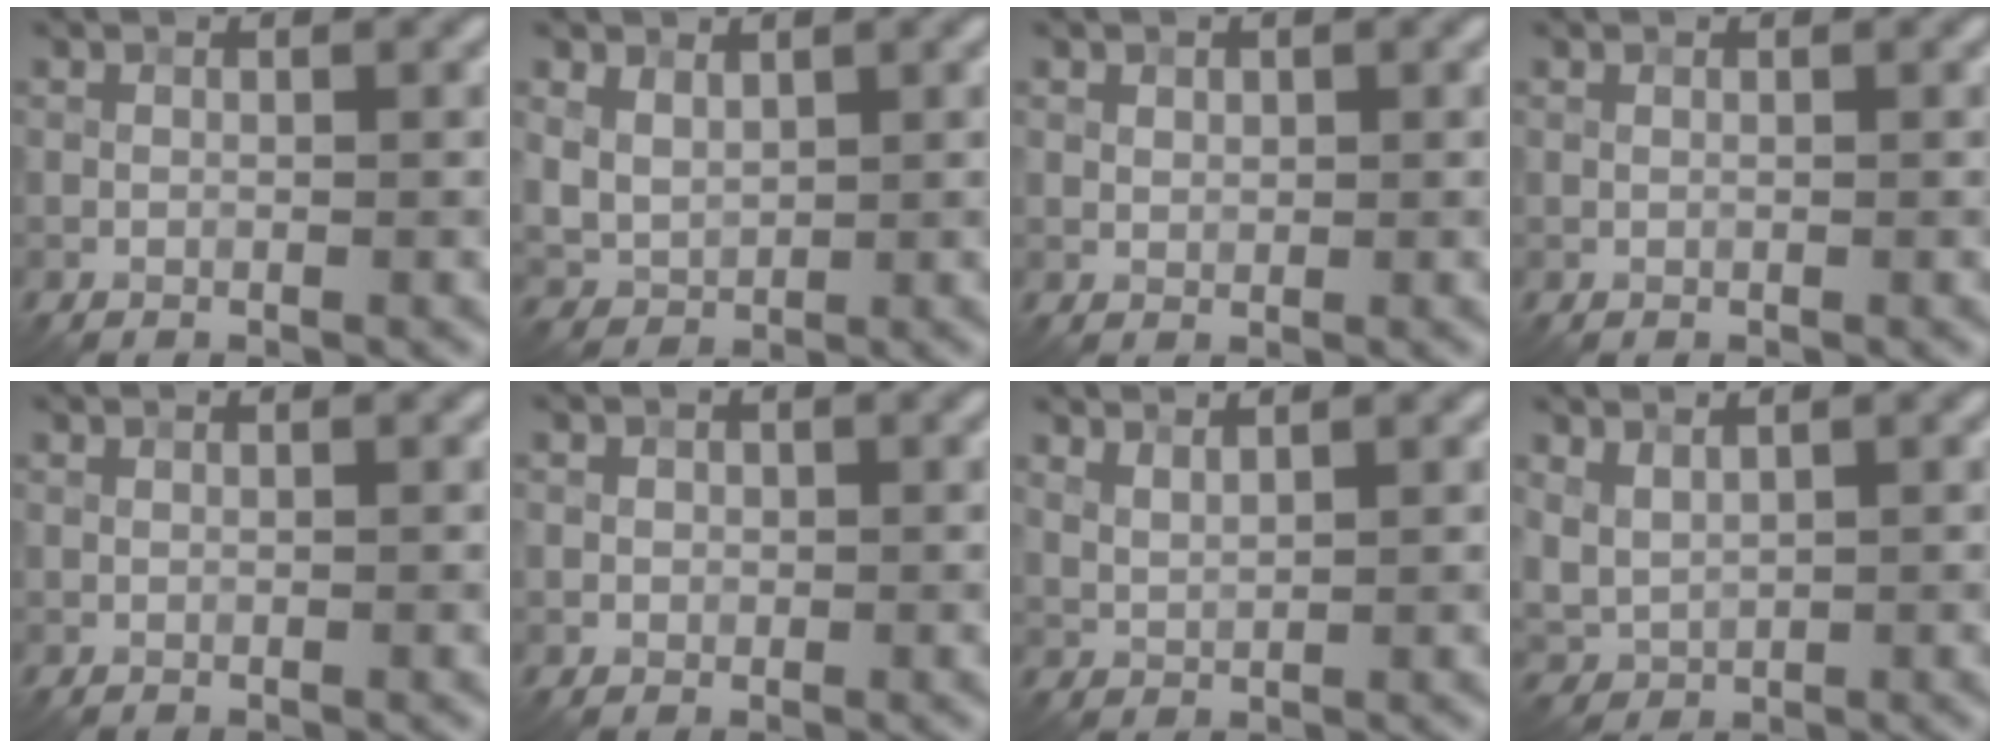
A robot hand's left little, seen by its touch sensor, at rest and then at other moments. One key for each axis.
{"total": 2.6, "fx": 1.3, "fy": 1.8, "fz": 1.3, "tx": -0.031, "ty": -0.004, "tz": 0.029}
{"total": 0.8, "fx": 0.4, "fy": 0.7, "fz": 0.2, "tx": -0.003, "ty": -0.002, "tz": 0.009}
{"total": 0.0}
{"total": 0.0}
{"total": 0.9, "fx": 0.1, "fy": 0.9, "fz": 0.2, "tx": 0.004, "ty": -0.005, "tz": 0.003}
{"total": 2.0, "fx": 1.8, "fy": 0.5, "fz": 0.9, "tx": -0.023, "ty": 0.000, "tz": 0.037}
{"total": 2.0, "fx": 1.4, "fy": 1.1, "fz": 1.1, "tx": -0.028, "ty": -0.004, "tz": 0.035}